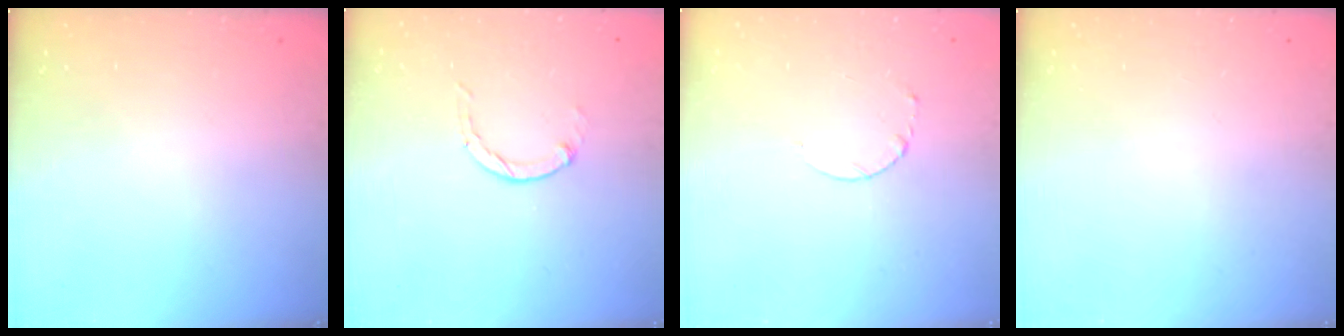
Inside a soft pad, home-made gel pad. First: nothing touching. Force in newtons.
{"total": 0.8, "press": 0.7, "slide": 0.2}
{"total": 2.5, "press": 2.5, "slide": 0.3}
{"total": 0.0}